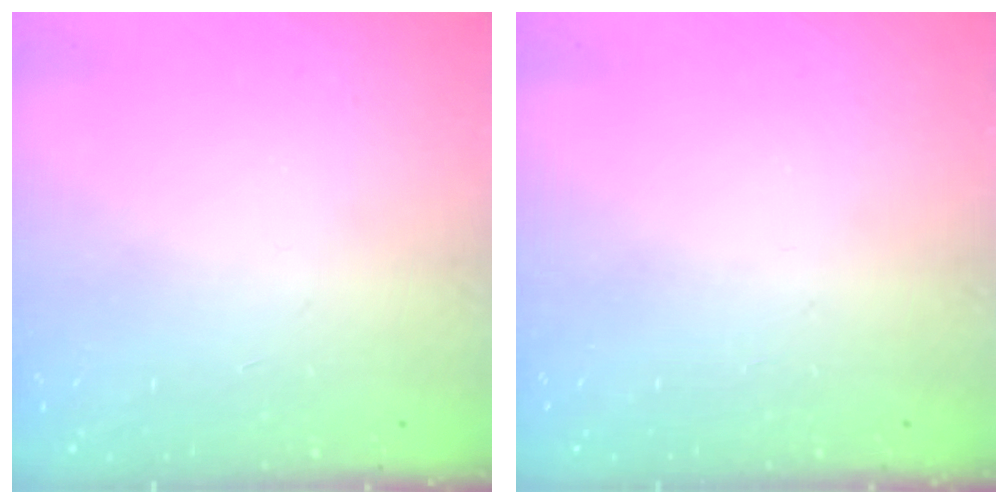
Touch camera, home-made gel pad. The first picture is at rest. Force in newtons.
{"total": 0.0}